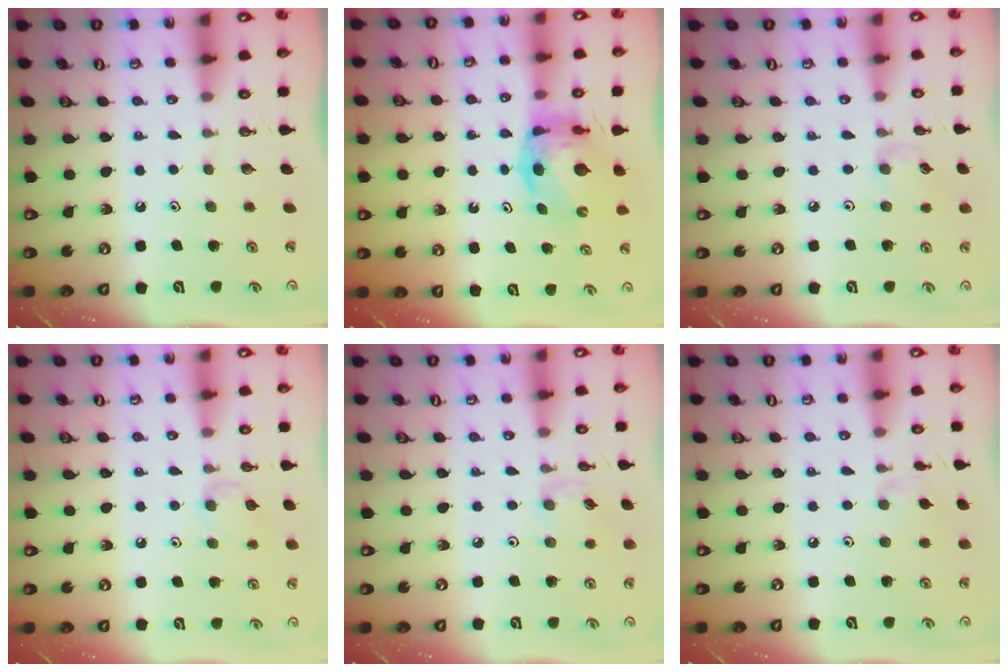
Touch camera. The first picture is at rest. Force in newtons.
{"total": 7.5, "press": 7.5, "slide": 0.9}
{"total": 3.4, "press": 3.4, "slide": 0.6}
{"total": 5.9, "press": 5.8, "slide": 1.0}
{"total": 2.5, "press": 2.5, "slide": 0.5}
{"total": 2.1, "press": 2.1, "slide": 0.5}